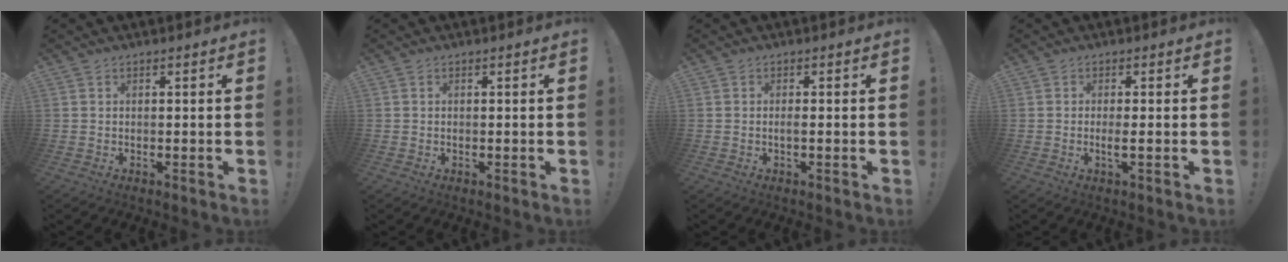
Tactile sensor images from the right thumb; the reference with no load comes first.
{"total": 0.5, "force": [-0.1, 0.5, -0.1], "torque": [-0.007, 0.007, 0.000]}
{"total": 1.1, "force": [-0.3, 0.1, 1.0], "torque": [-0.018, 0.001, -0.006]}
{"total": 2.4, "force": [-0.3, 0.0, 2.4], "torque": [-0.032, -0.008, -0.007]}